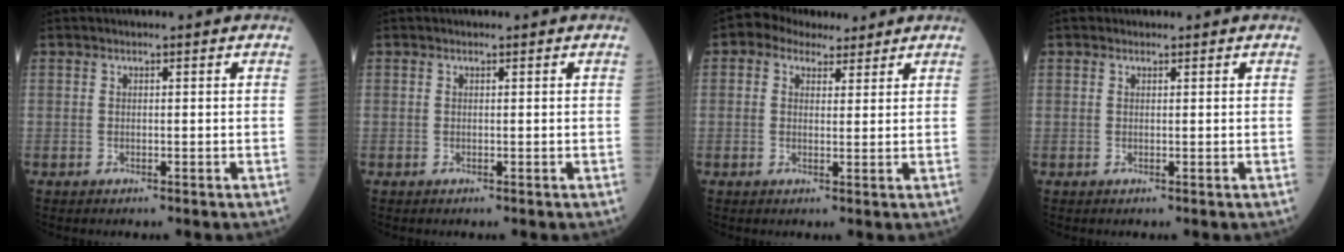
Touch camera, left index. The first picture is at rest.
{"total": 0.0}
{"total": 4.8, "force": [3.5, 2.9, 1.6], "torque": [-0.029, 0.022, 0.060]}
{"total": 0.0}